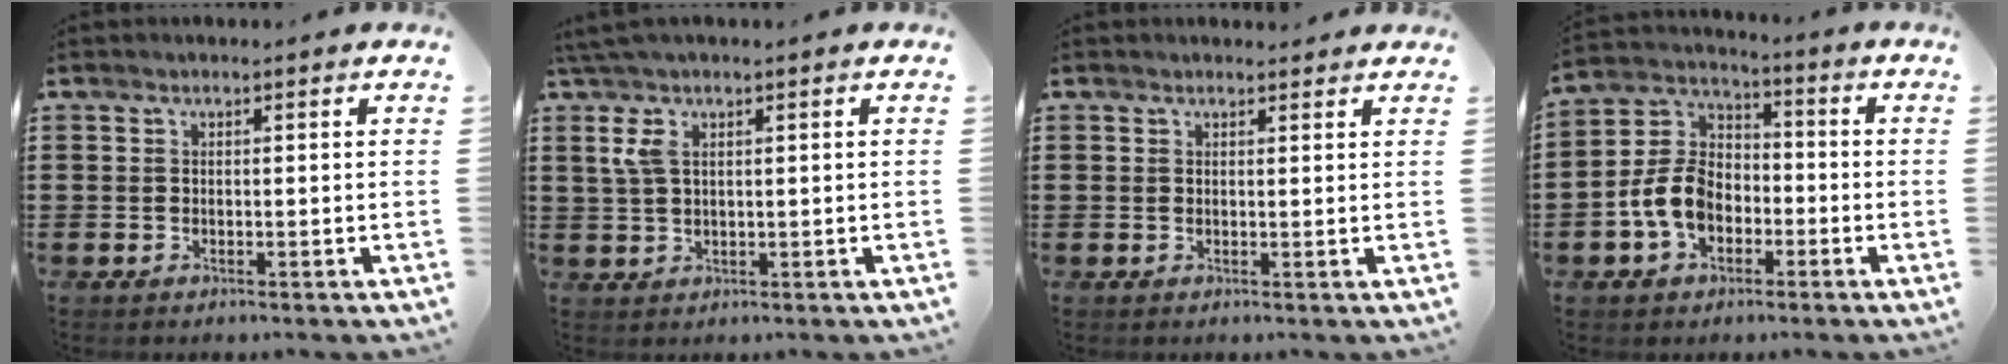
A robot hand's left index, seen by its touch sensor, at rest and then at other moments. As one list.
[{"total": 4.0, "force": [1.1, 1.1, 3.7], "torque": [-0.083, 0.001, 0.015]}, {"total": 1.1, "force": [1.0, 0.2, 0.3], "torque": [-0.008, 0.000, 0.020]}, {"total": 8.6, "force": [-3.1, 6.1, 5.3], "torque": [-0.146, 0.008, -0.068]}]